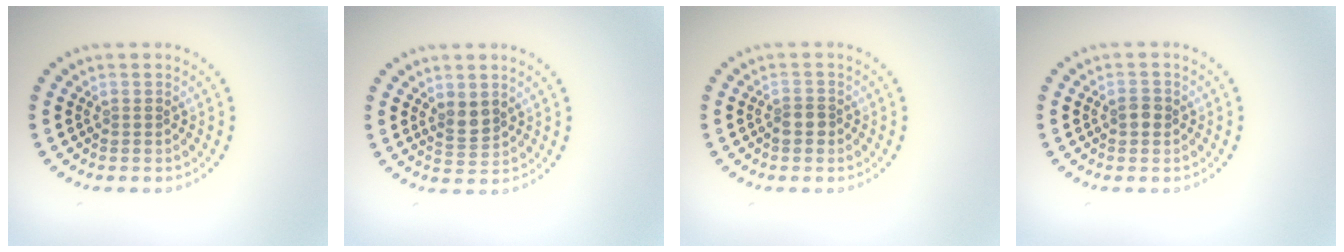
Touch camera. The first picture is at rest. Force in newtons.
{"total": 2.0, "press": 1.8, "slide": 0.8}
{"total": 1.4, "press": 1.3, "slide": 0.7}
{"total": 1.3, "press": 1.3, "slide": 0.1}